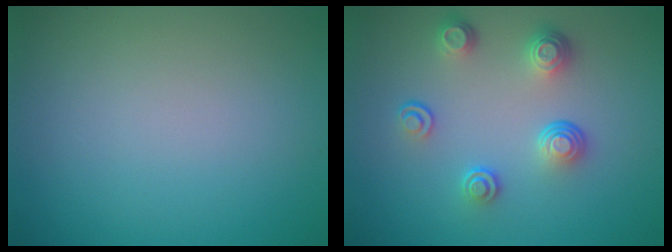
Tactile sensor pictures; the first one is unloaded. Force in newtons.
{"total": 4.0, "press": 2.8, "slide": 2.8}